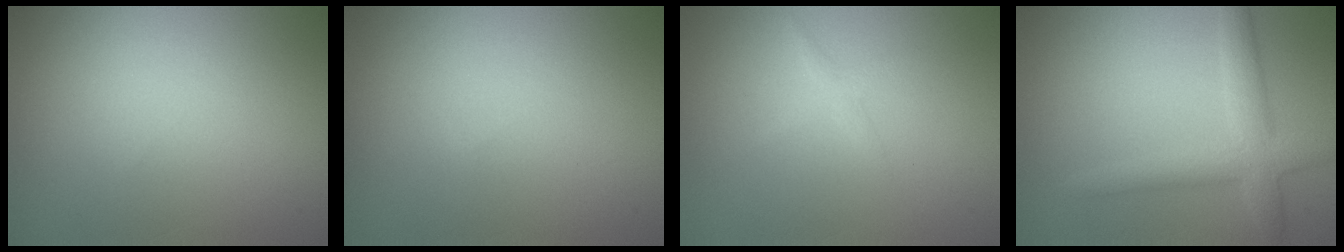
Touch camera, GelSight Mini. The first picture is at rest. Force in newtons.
{"total": 0.0}
{"total": 0.9, "press": 0.8, "slide": 0.1}
{"total": 3.6, "press": 3.6, "slide": 0.1}